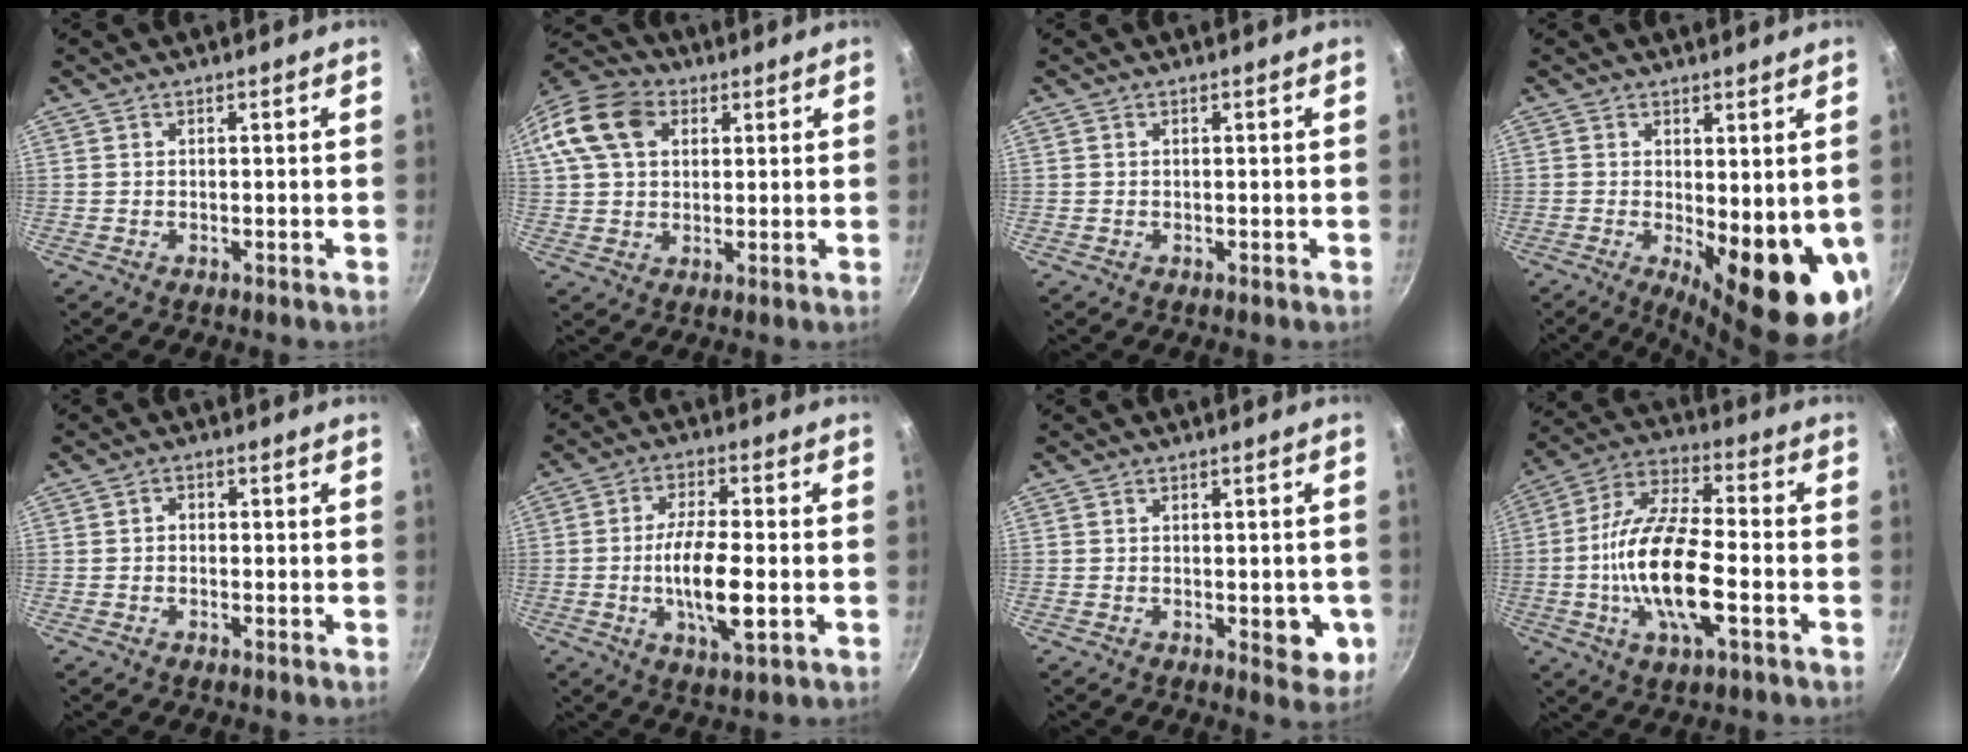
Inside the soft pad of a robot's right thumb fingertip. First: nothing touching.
{"total": 14.9, "force": [4.7, 10.8, 9.1], "torque": [-0.172, 0.023, 0.073]}
{"total": 0.0}
{"total": 14.0, "force": [-1.4, 4.9, 13.0], "torque": [-0.144, -0.030, -0.006]}
{"total": 1.4, "force": [-0.3, 1.2, 0.8], "torque": [-0.011, 0.009, -0.007]}
{"total": 11.1, "force": [-1.9, 3.6, 10.4], "torque": [-0.188, 0.007, -0.037]}
{"total": 5.7, "force": [-1.1, 2.8, 4.8], "torque": [-0.036, -0.002, -0.011]}
{"total": 17.5, "force": [-3.8, 6.5, 15.8], "torque": [-0.294, 0.026, -0.085]}